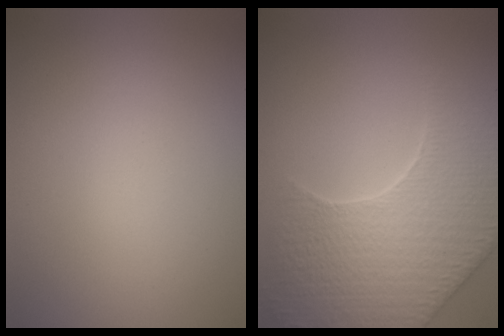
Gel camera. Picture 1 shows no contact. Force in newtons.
{"total": 7.5, "press": 6.2, "slide": 4.2}